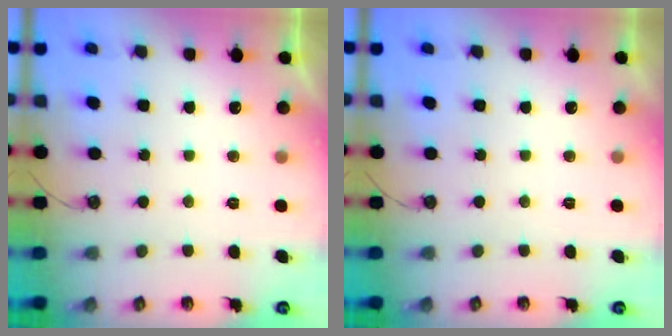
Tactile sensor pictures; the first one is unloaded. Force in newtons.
{"total": 0.0}